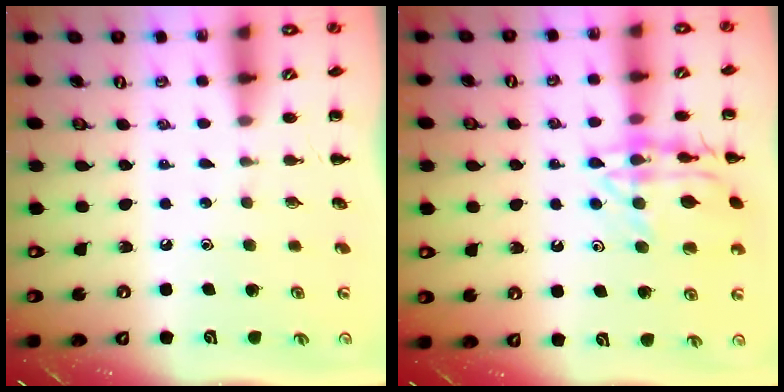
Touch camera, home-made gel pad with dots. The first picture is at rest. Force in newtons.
{"total": 16.1, "press": 16.1, "slide": 0.8}